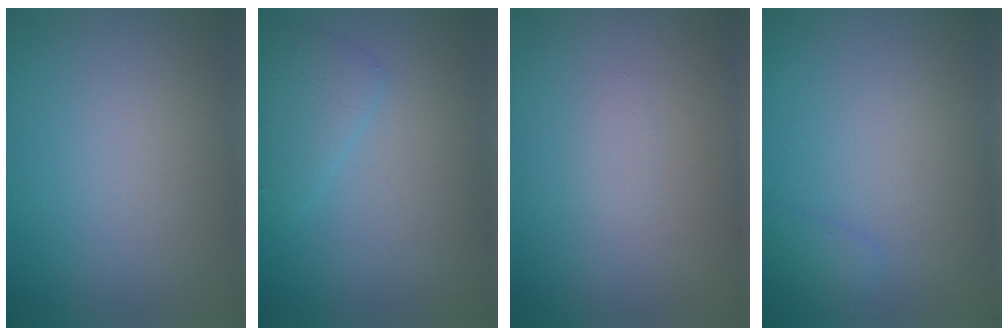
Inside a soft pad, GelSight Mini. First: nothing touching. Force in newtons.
{"total": 2.1, "press": 2.1, "slide": 0.1}
{"total": 0.5, "press": 0.5, "slide": 0.0}
{"total": 1.0, "press": 1.0, "slide": 0.1}